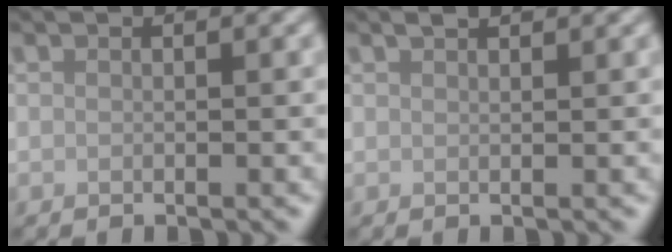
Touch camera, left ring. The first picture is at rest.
{"total": 0.8, "force": [0.7, 0.2, 0.3], "torque": [-0.007, -0.002, 0.013]}